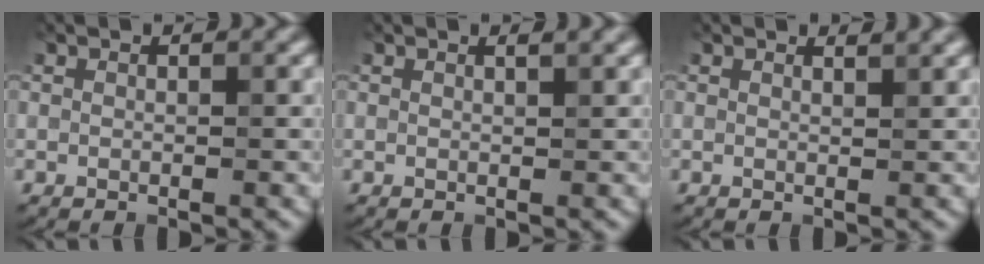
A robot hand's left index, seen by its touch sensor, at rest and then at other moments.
{"total": 1.0, "force": [0.7, 0.3, 0.7], "torque": [-0.005, 0.002, 0.007]}
{"total": 1.3, "force": [1.2, 0.2, 0.4], "torque": [-0.001, 0.000, 0.011]}